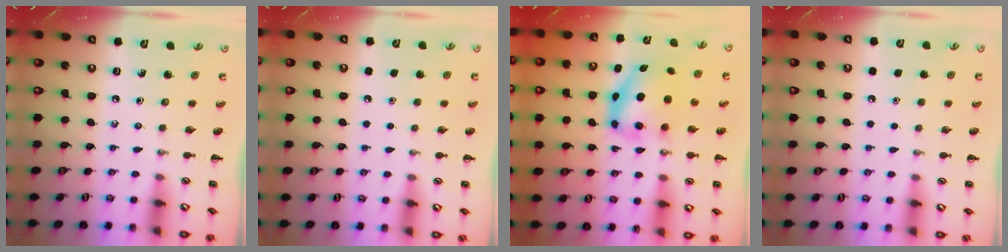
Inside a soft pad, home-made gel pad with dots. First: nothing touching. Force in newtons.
{"total": 1.6, "press": 1.6, "slide": 0.1}
{"total": 6.5, "press": 6.4, "slide": 0.9}
{"total": 1.7, "press": 1.7, "slide": 0.1}